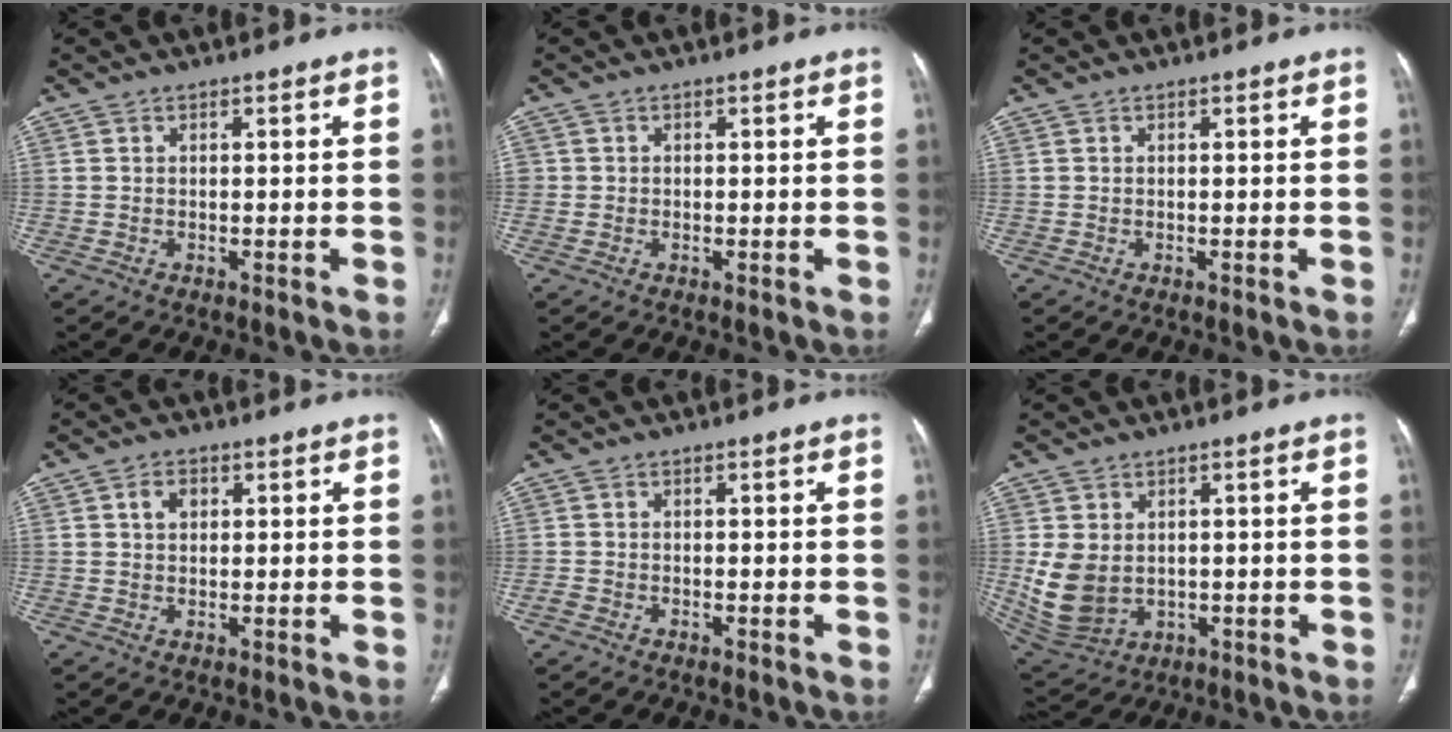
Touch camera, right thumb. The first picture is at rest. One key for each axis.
{"total": 0.7, "fx": -0.1, "fy": 0.7, "fz": 0.2, "tx": 0.003, "ty": 0.004, "tz": -0.001}
{"total": 0.0}
{"total": 2.9, "fx": 0.9, "fy": 2.1, "fz": 1.7, "tx": -0.021, "ty": 0.003, "tz": 0.014}
{"total": 0.8, "fx": -0.6, "fy": 0.5, "fz": 0.3, "tx": -0.009, "ty": 0.000, "tz": -0.014}
{"total": 9.1, "fx": 0.2, "fy": 7.0, "fz": 5.9, "tx": -0.112, "ty": -0.009, "tz": 0.032}